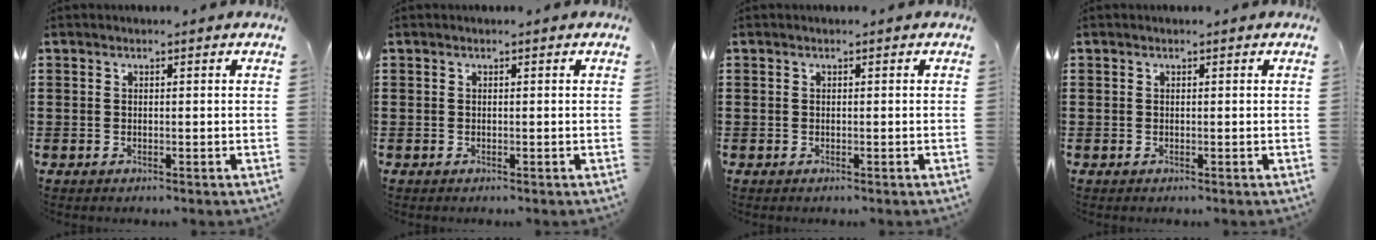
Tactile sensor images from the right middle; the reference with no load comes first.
{"total": 0.0}
{"total": 0.0}
{"total": 0.0}